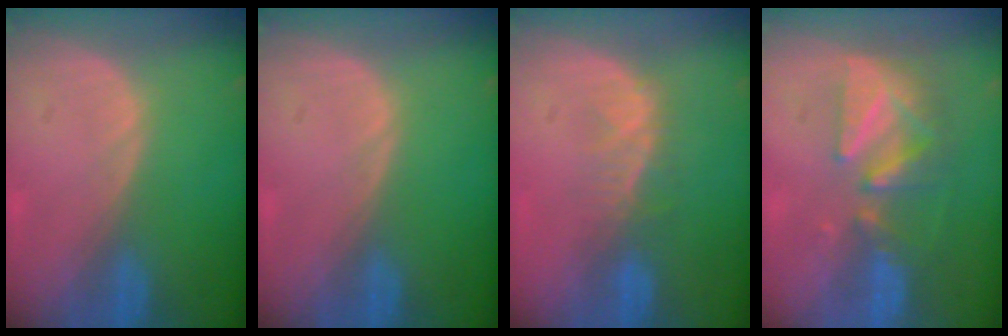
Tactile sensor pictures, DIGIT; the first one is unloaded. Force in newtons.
{"total": 0.0}
{"total": 3.7, "press": 3.3, "slide": 1.6}
{"total": 8.6, "press": 7.7, "slide": 3.9}